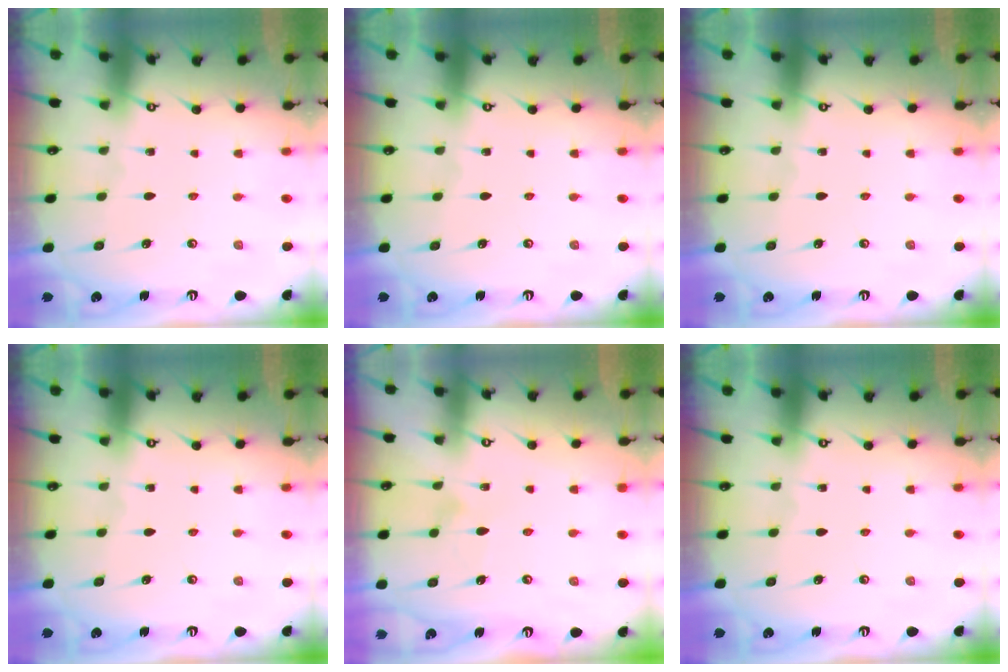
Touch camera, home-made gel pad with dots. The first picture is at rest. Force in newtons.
{"total": 0.0}
{"total": 0.0}
{"total": 0.0}
{"total": 8.8, "press": 8.8, "slide": 0.4}
{"total": 0.0}